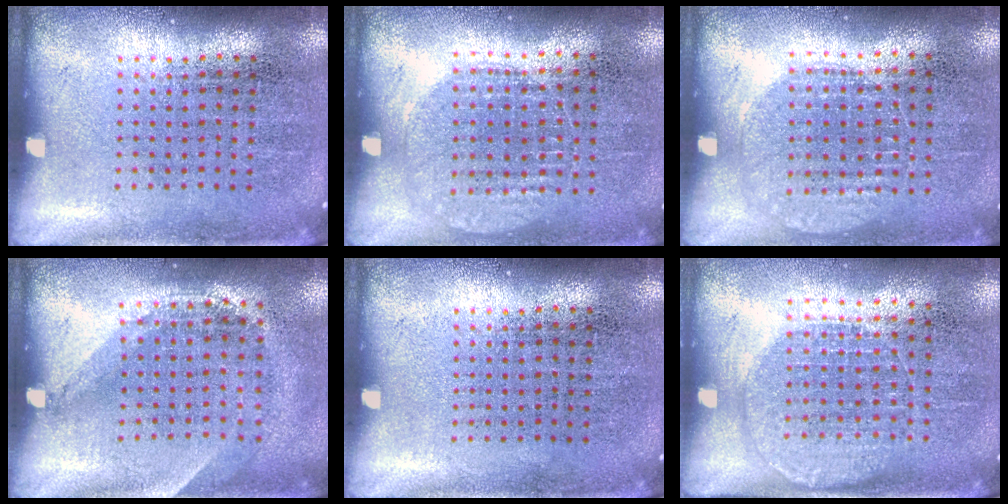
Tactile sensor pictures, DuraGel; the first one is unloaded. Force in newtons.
{"total": 0.9, "press": 0.9, "slide": 0.3}
{"total": 0.9, "press": 0.9, "slide": 0.3}
{"total": 1.3, "press": 0.9, "slide": 0.9}
{"total": 0.0}
{"total": 1.3, "press": 1.2, "slide": 0.5}